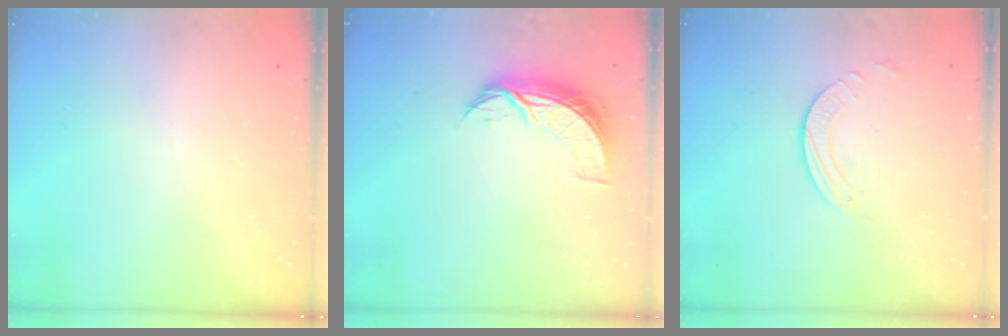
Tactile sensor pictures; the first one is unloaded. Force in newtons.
{"total": 8.0, "press": 8.0, "slide": 0.3}
{"total": 2.5, "press": 2.5, "slide": 0.2}